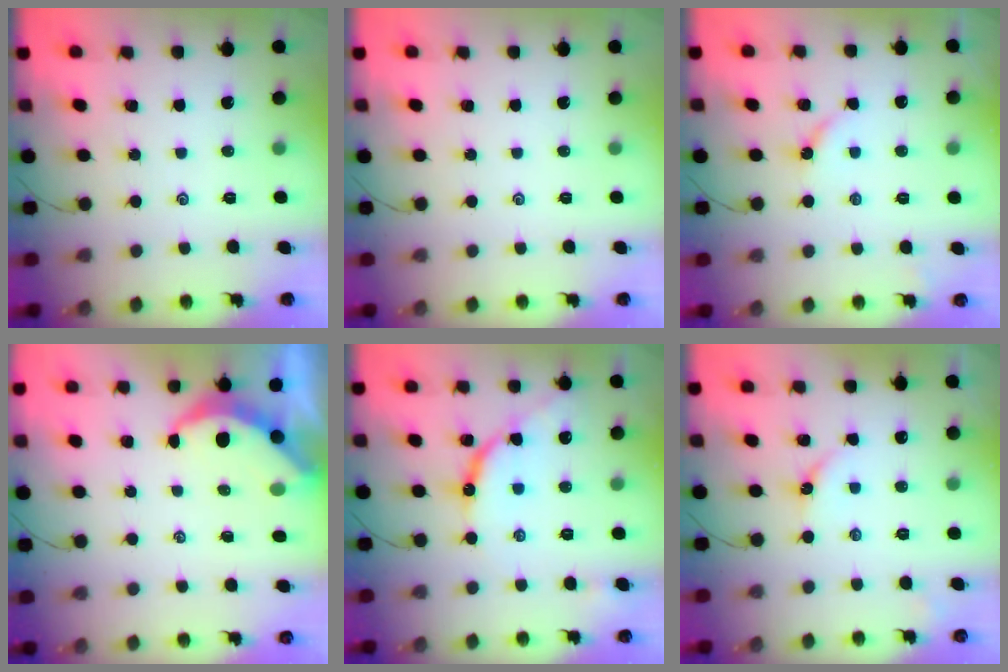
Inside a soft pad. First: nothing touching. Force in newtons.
{"total": 0.0}
{"total": 3.5, "press": 3.5, "slide": 0.4}
{"total": 5.3, "press": 5.3, "slide": 0.4}
{"total": 11.0, "press": 10.9, "slide": 0.9}
{"total": 4.0, "press": 4.0, "slide": 0.5}